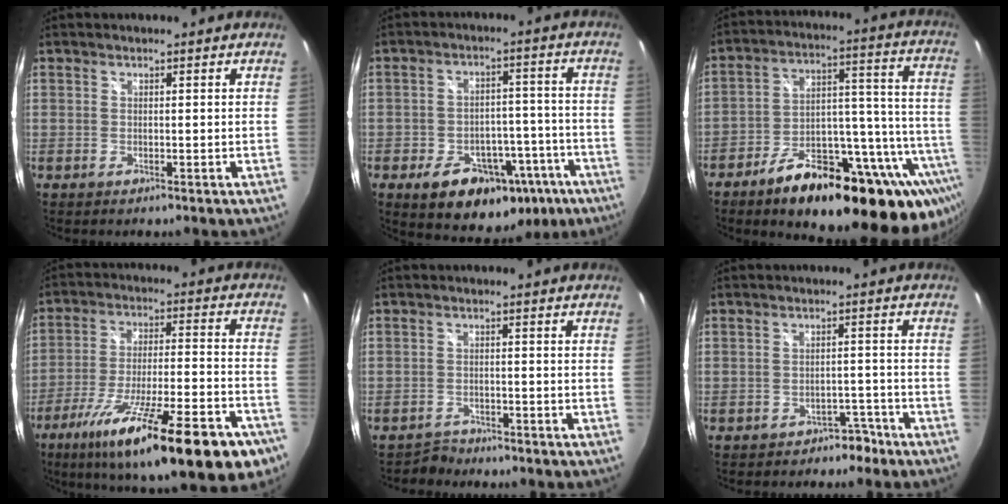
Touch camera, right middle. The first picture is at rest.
{"total": 19.5, "force": [-10.7, 12.0, 11.0], "torque": [-0.182, 0.015, -0.121]}
{"total": 29.9, "force": [-19.9, 10.3, 19.9], "torque": [-0.240, 0.013, -0.274]}
{"total": 26.8, "force": [-17.2, 5.7, 19.8], "torque": [-0.323, -0.068, -0.254]}
{"total": 2.3, "force": [-2.0, 1.0, -0.5], "torque": [0.004, 0.005, -0.037]}
{"total": 3.6, "force": [-2.7, 2.3, 0.7], "torque": [-0.007, 0.016, -0.032]}